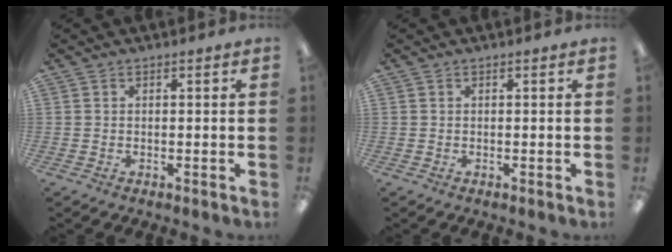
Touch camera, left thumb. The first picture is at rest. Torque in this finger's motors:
{"motor_torque": [0.00, 0.00, 0.02, -0.02, 0.00]}